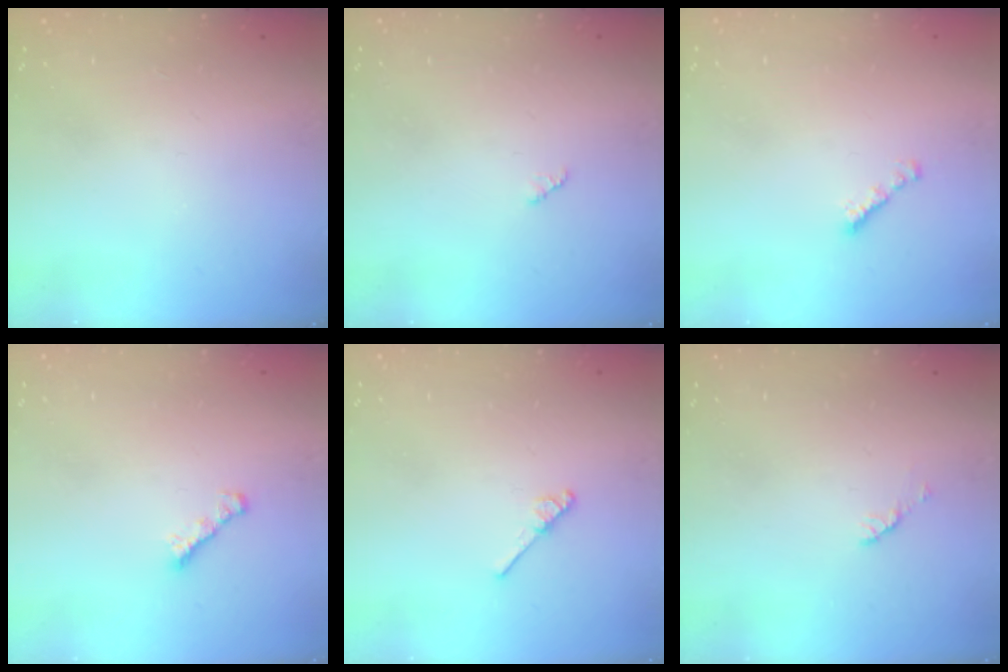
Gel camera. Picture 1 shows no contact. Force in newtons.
{"total": 2.8, "press": 2.8, "slide": 0.4}
{"total": 1.8, "press": 1.7, "slide": 0.6}
{"total": 1.8, "press": 1.7, "slide": 0.6}
{"total": 3.0, "press": 2.9, "slide": 0.5}
{"total": 2.8, "press": 2.7, "slide": 0.4}